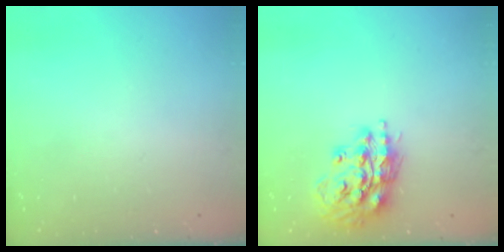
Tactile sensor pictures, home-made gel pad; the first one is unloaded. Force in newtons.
{"total": 15.3, "press": 15.2, "slide": 1.9}